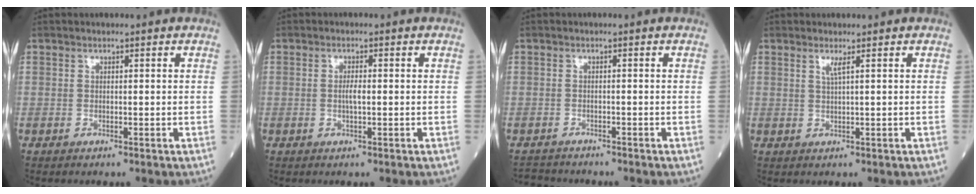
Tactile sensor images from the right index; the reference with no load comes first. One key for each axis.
{"total": 1.8, "fx": -0.1, "fy": 0.3, "fz": 1.7, "tx": -0.037, "ty": 0.001, "tz": -0.003}
{"total": 2.7, "fx": -2.6, "fy": 0.5, "fz": -0.3, "tx": 0.002, "ty": -0.011, "tz": -0.044}
{"total": 1.4, "fx": 0.7, "fy": -0.3, "fz": 1.2, "tx": -0.028, "ty": -0.004, "tz": 0.015}